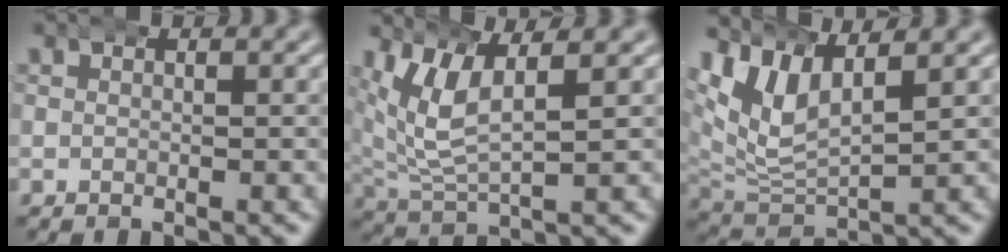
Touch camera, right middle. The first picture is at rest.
{"total": 5.3, "force": [1.9, 2.8, 4.0], "torque": [-0.101, -0.003, 0.037]}
{"total": 8.2, "force": [3.2, 5.7, 4.9], "torque": [-0.113, 0.011, 0.047]}